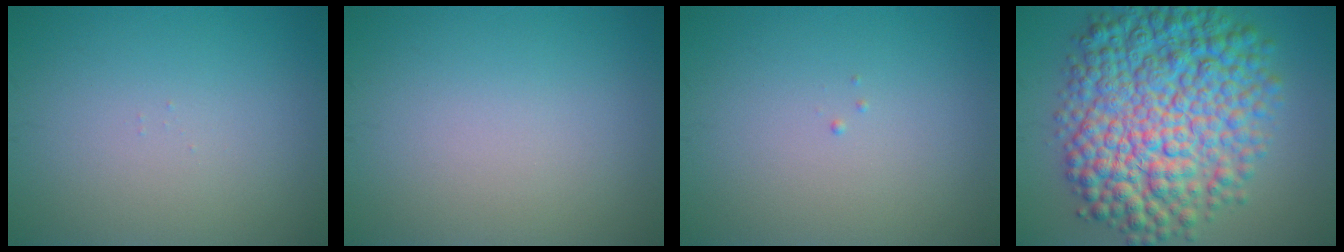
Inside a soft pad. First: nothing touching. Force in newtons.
{"total": 0.0}
{"total": 0.0}
{"total": 13.0, "press": 13.0, "slide": 0.1}